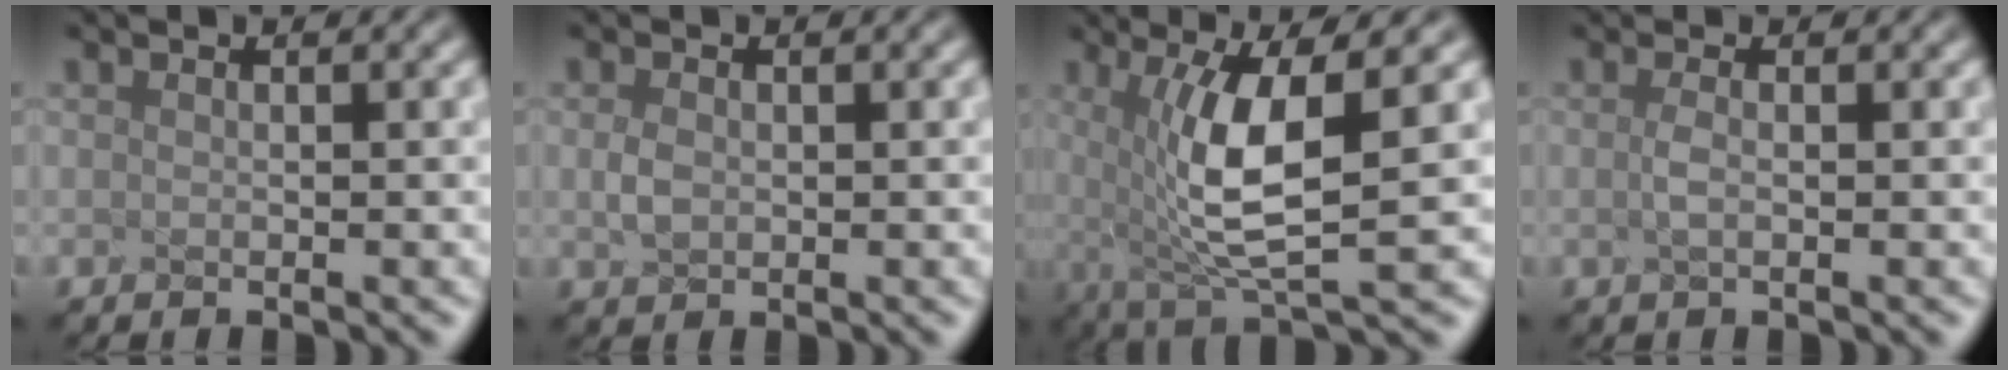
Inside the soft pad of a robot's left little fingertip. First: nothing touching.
{"total": 1.2, "force": [-1.0, -0.6, -0.4], "torque": [-0.035, -0.007, 0.027]}
{"total": 6.2, "force": [-0.3, 0.9, 6.1], "torque": [-0.151, -0.011, 0.038]}
{"total": 1.4, "force": [-1.2, -0.7, 0.0], "torque": [-0.032, -0.005, 0.014]}